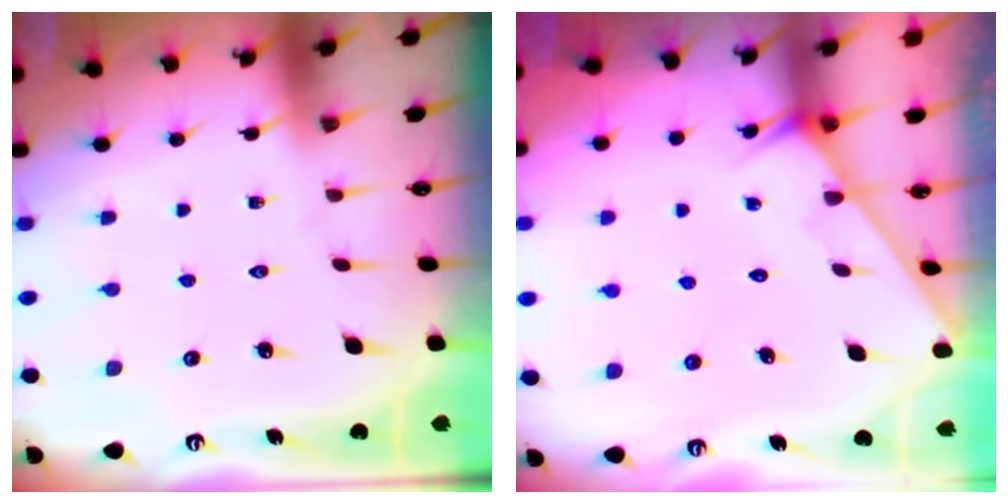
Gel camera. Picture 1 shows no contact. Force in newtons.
{"total": 2.2, "press": 2.2, "slide": 0.2}